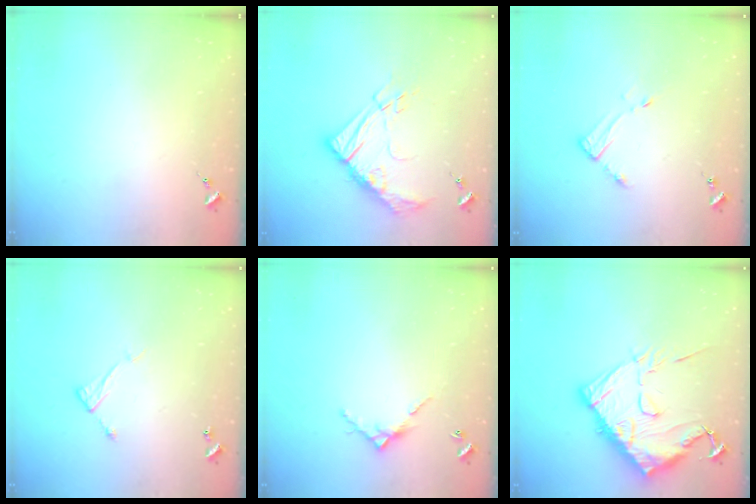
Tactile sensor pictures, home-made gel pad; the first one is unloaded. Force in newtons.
{"total": 15.4, "press": 15.3, "slide": 1.6}
{"total": 3.5, "press": 3.5, "slide": 0.4}
{"total": 6.5, "press": 6.5, "slide": 0.3}
{"total": 6.3, "press": 6.3, "slide": 0.5}
{"total": 18.7, "press": 18.6, "slide": 1.2}